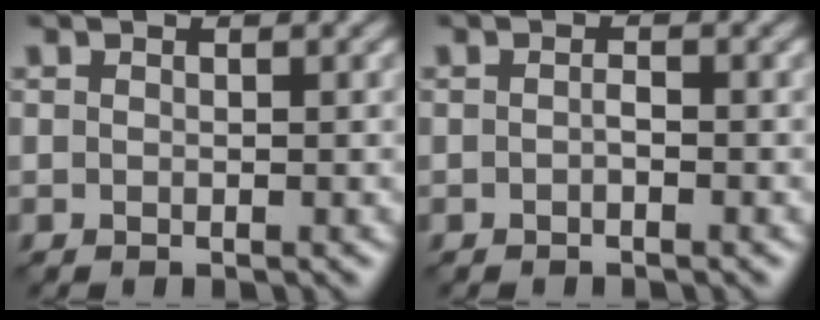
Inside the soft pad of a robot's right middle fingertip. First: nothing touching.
{"total": 0.6, "force": [-0.3, 0.1, 0.5], "torque": [-0.010, 0.001, -0.005]}